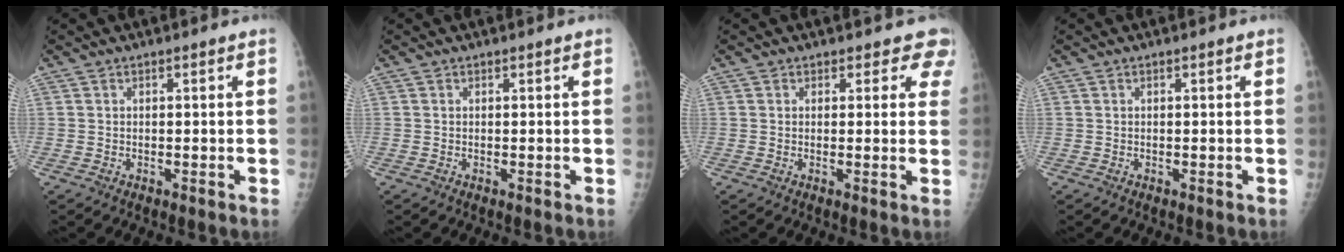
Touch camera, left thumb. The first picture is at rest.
{"total": 0.0}
{"total": 4.2, "force": [3.5, 2.4, -0.2], "torque": [0.044, -0.015, 0.013]}
{"total": 0.0}